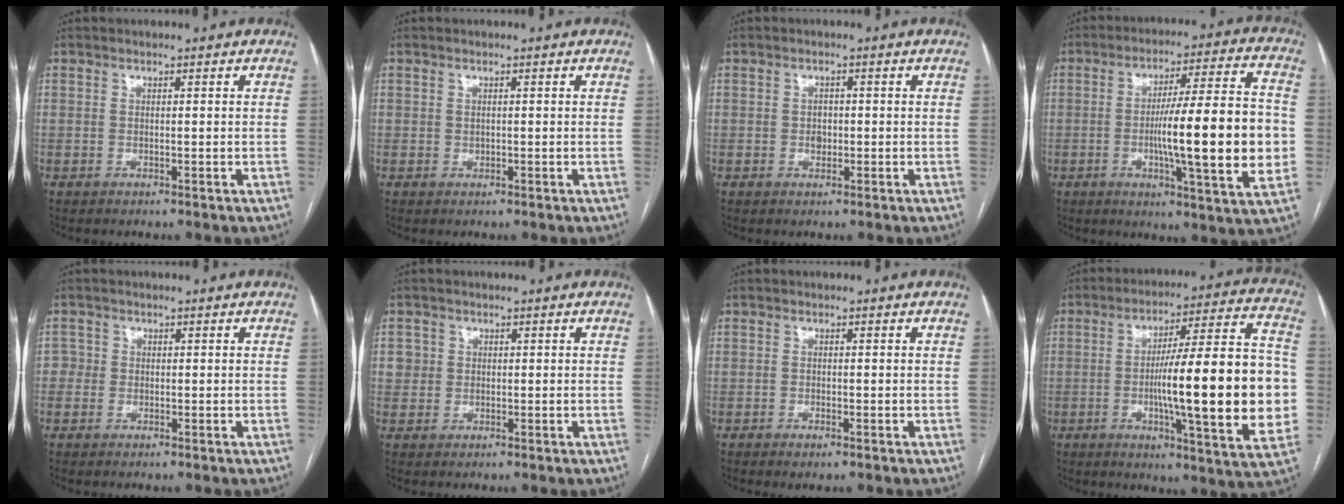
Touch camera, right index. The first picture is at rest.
{"total": 0.6, "force": [0.1, 0.5, 0.2], "torque": [0.002, 0.001, 0.002]}
{"total": 1.6, "force": [-0.2, 1.3, 1.0], "torque": [-0.014, 0.003, -0.001]}
{"total": 18.7, "force": [-2.3, 1.1, 18.5], "torque": [-0.269, 0.006, -0.036]}
{"total": 1.8, "force": [0.0, 1.8, 0.0], "torque": [0.016, 0.006, -0.006]}
{"total": 2.4, "force": [0.5, 2.4, 0.1], "torque": [0.012, 0.005, 0.006]}
{"total": 1.3, "force": [-0.9, 0.1, 0.9], "torque": [-0.015, -0.002, -0.011]}
{"total": 23.3, "force": [-2.7, 2.3, 23.0], "torque": [-0.291, 0.017, -0.038]}